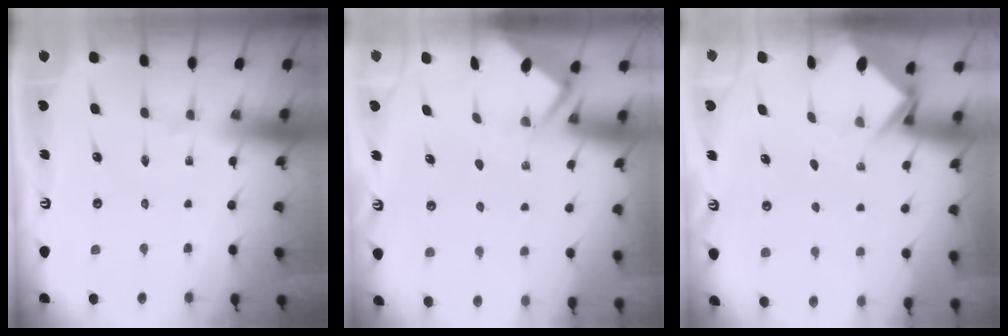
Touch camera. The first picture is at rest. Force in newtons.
{"total": 2.8, "press": 2.8, "slide": 0.3}
{"total": 3.8, "press": 3.8, "slide": 0.2}